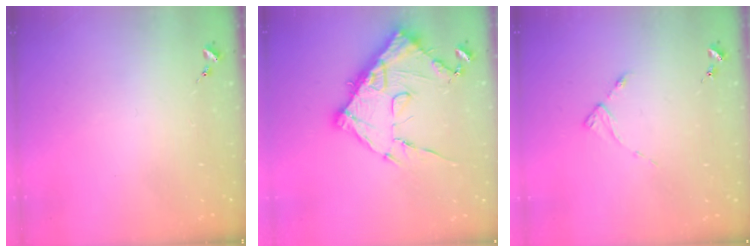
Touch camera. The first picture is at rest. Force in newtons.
{"total": 15.0, "press": 14.9, "slide": 1.5}
{"total": 2.7, "press": 2.7, "slide": 0.4}